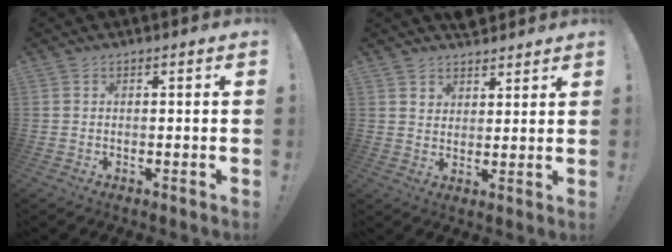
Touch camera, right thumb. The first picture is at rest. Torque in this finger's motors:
{"motor_torque": [0.00, 0.00, 0.04, 0.03, 0.00]}